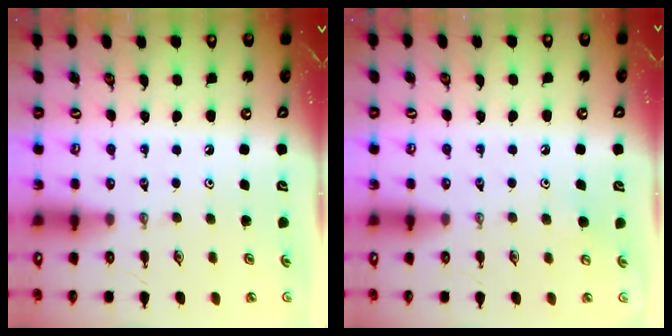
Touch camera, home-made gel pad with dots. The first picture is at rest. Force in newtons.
{"total": 3.9, "press": 3.9, "slide": 0.3}